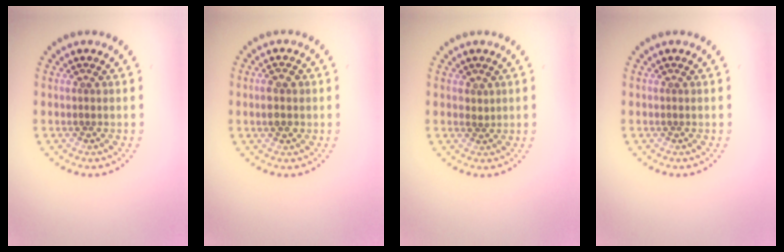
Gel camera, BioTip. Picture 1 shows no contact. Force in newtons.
{"total": 2.6, "press": 2.6, "slide": 0.0}
{"total": 0.6, "press": 0.2, "slide": 0.6}
{"total": 0.0}